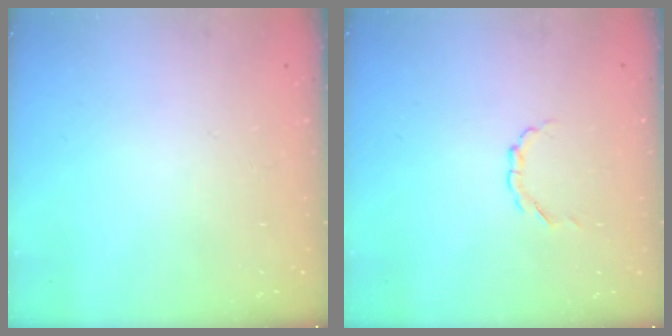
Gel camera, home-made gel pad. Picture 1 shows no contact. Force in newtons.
{"total": 1.7, "press": 1.7, "slide": 0.1}